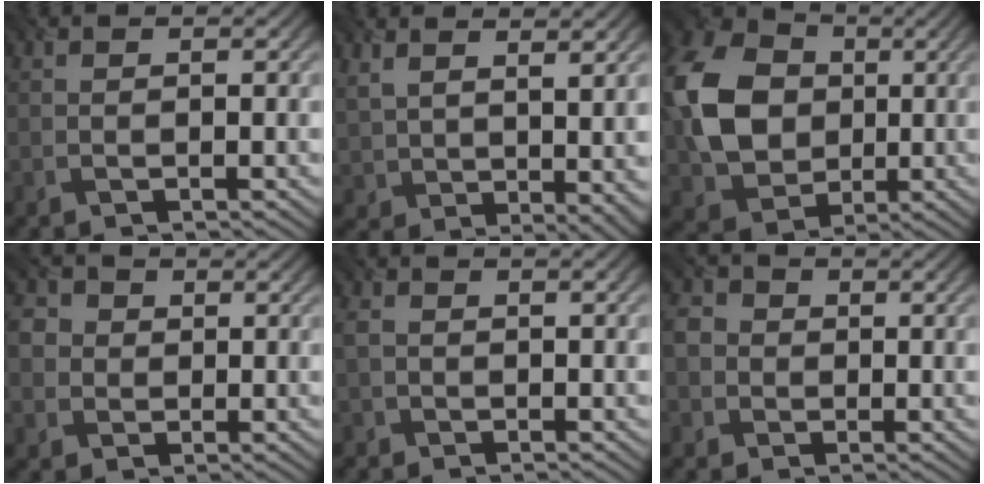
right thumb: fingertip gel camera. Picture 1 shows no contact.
{"total": 7.7, "force": [3.4, 3.7, 5.8], "torque": [-0.126, -0.014, 0.087]}
{"total": 13.6, "force": [1.2, 10.7, 8.3], "torque": [-0.219, 0.021, 0.017]}
{"total": 4.9, "force": [0.9, 4.4, 1.8], "torque": [-0.073, 0.011, -0.001]}
{"total": 1.9, "force": [-0.4, 1.5, 1.2], "torque": [-0.033, 0.000, -0.015]}
{"total": 4.0, "force": [0.0, 3.7, 1.4], "torque": [-0.048, 0.004, -0.011]}